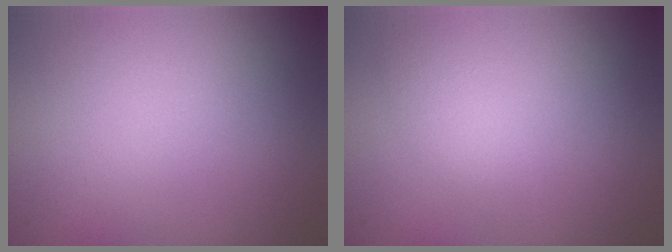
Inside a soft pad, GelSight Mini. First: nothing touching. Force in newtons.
{"total": 1.7, "press": 1.7, "slide": 0.0}